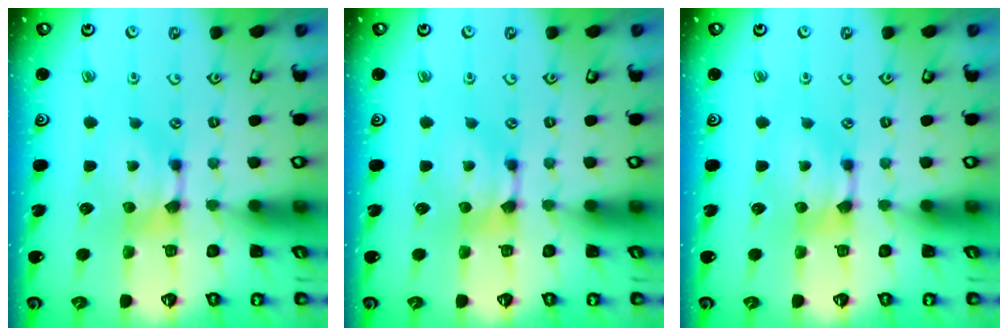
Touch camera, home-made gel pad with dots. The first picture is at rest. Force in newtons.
{"total": 0.0}
{"total": 0.0}